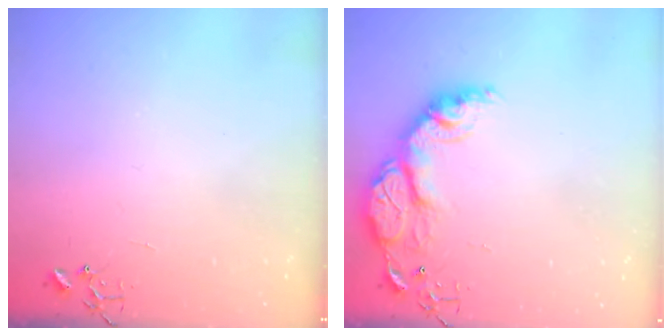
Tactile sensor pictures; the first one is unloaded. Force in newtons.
{"total": 16.7, "press": 16.7, "slide": 1.3}